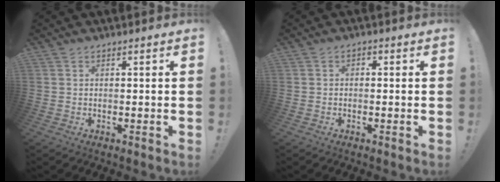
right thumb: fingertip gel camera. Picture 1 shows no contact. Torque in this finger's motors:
{"motor_torque": [-0.09, 0.03, -0.06, 0.12, 0.04]}